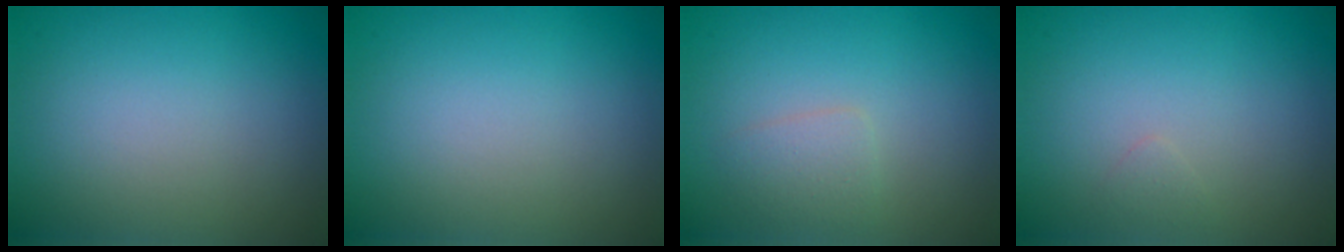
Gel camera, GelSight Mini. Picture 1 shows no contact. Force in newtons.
{"total": 0.0}
{"total": 1.5, "press": 1.5, "slide": 0.1}
{"total": 0.6, "press": 0.6, "slide": 0.0}